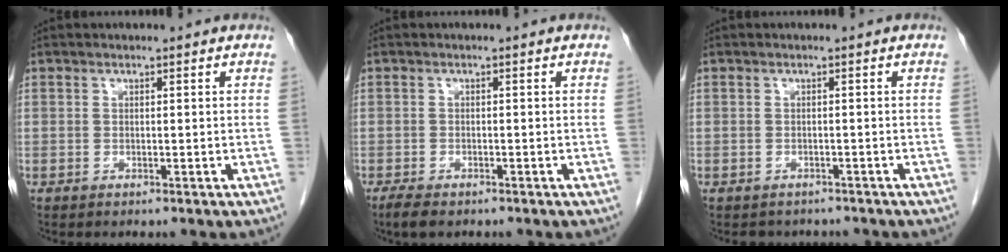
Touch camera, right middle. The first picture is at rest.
{"total": 2.6, "force": [-1.9, 0.8, 1.5], "torque": [-0.038, -0.008, -0.030]}
{"total": 3.5, "force": [-3.1, 1.6, 0.2], "torque": [-0.009, 0.001, -0.038]}